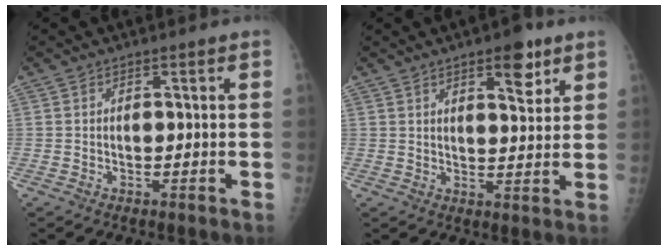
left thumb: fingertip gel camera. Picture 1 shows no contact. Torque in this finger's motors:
{"motor_torque": [0.04, 0.41, -0.23, -0.32, 0.07]}